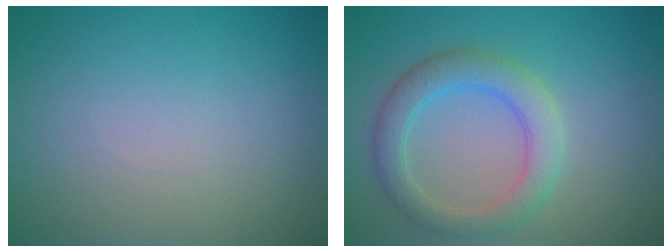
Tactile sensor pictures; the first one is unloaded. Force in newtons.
{"total": 3.9, "press": 3.9, "slide": 0.1}